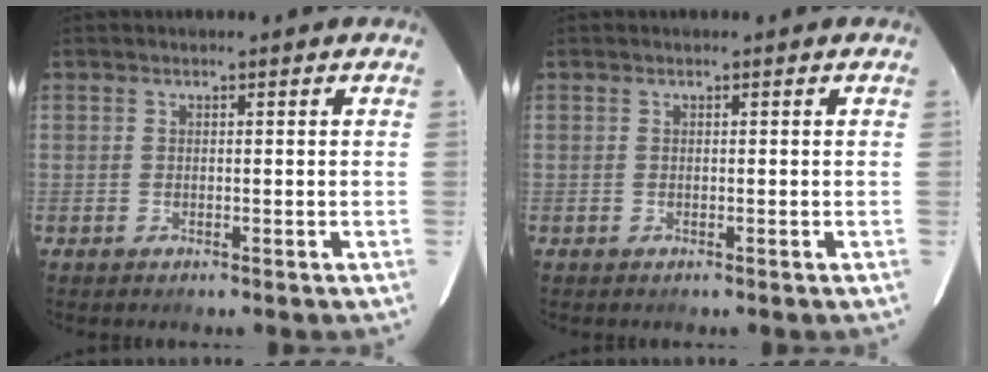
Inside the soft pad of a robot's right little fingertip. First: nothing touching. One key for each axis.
{"total": 0.0}